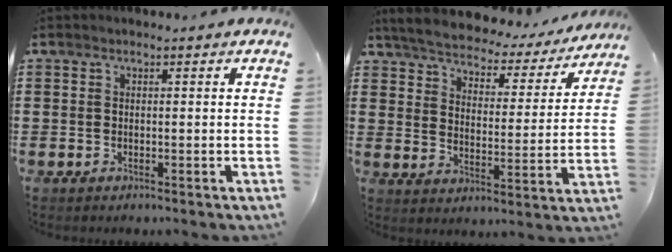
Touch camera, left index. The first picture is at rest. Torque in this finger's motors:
{"motor_torque": [1.70, -0.44, 0.70, 0.14]}